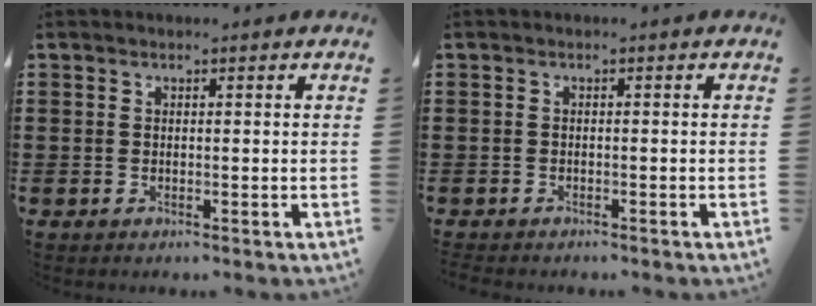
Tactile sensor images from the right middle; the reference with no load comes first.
{"total": 0.8, "force": [-0.8, 0.2, -0.1], "torque": [-0.001, 0.003, -0.018]}